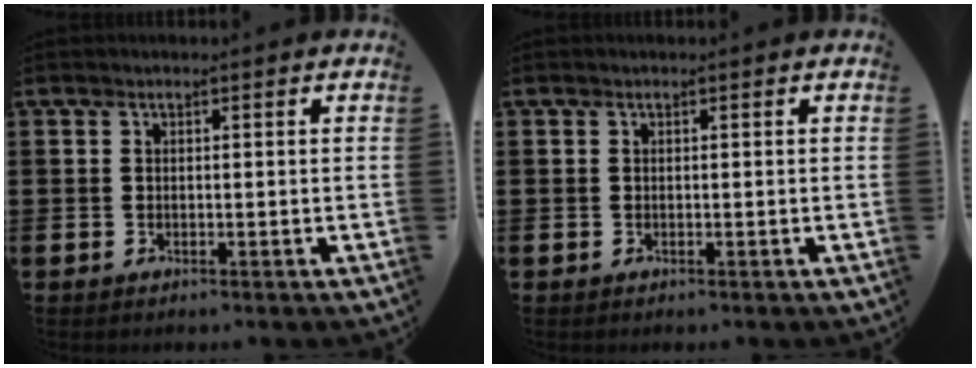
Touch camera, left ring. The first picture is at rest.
{"total": 0.0}